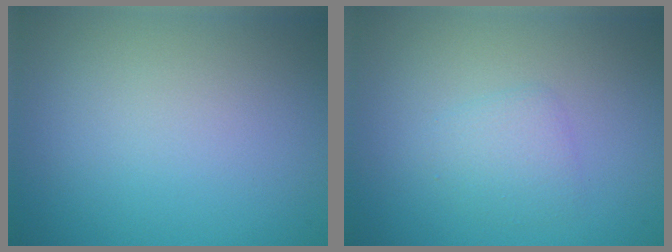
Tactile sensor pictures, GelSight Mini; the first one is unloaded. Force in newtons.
{"total": 1.6, "press": 1.6, "slide": 0.0}